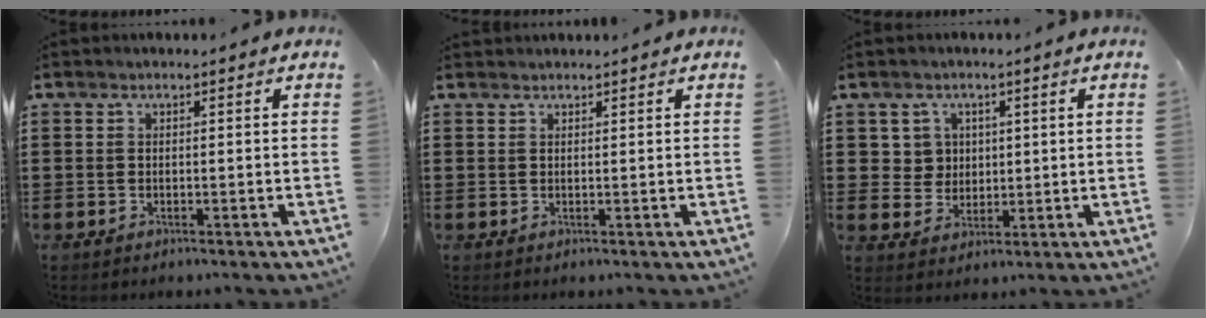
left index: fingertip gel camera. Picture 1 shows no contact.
{"total": 0.9, "force": [0.9, 0.0, 0.1], "torque": [-0.005, -0.002, 0.019]}
{"total": 3.7, "force": [1.3, 3.5, 0.7], "torque": [-0.033, 0.011, 0.022]}